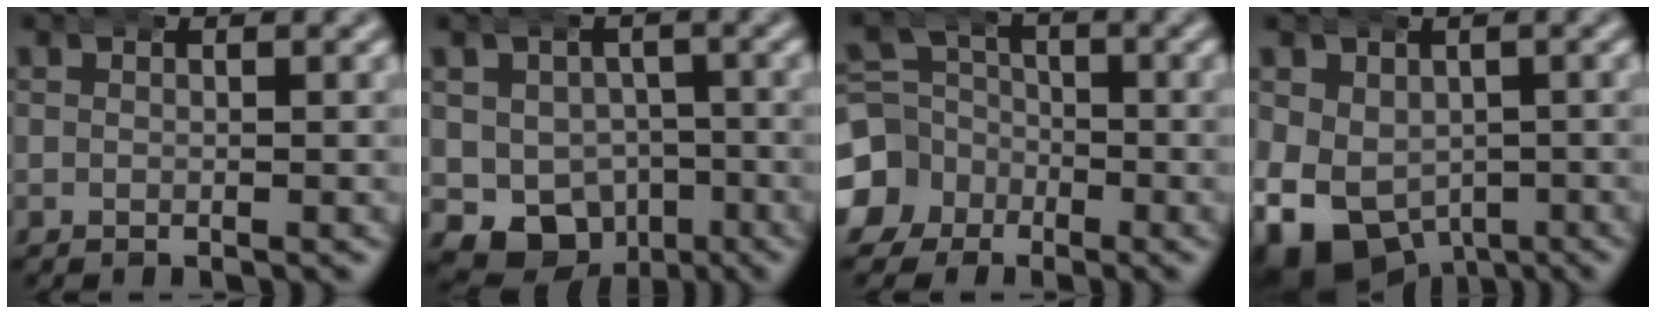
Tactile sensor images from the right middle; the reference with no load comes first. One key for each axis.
{"total": 15.0, "fx": -6.1, "fy": 12.9, "fz": 4.7, "tx": -0.117, "ty": -0.082, "tz": -0.084}
{"total": 8.1, "fx": -2.8, "fy": 7.3, "fz": 1.9, "tx": -0.049, "ty": -0.035, "tz": -0.048}
{"total": 14.6, "fx": -6.3, "fy": 11.7, "fz": 6.1, "tx": -0.143, "ty": -0.083, "tz": -0.079}